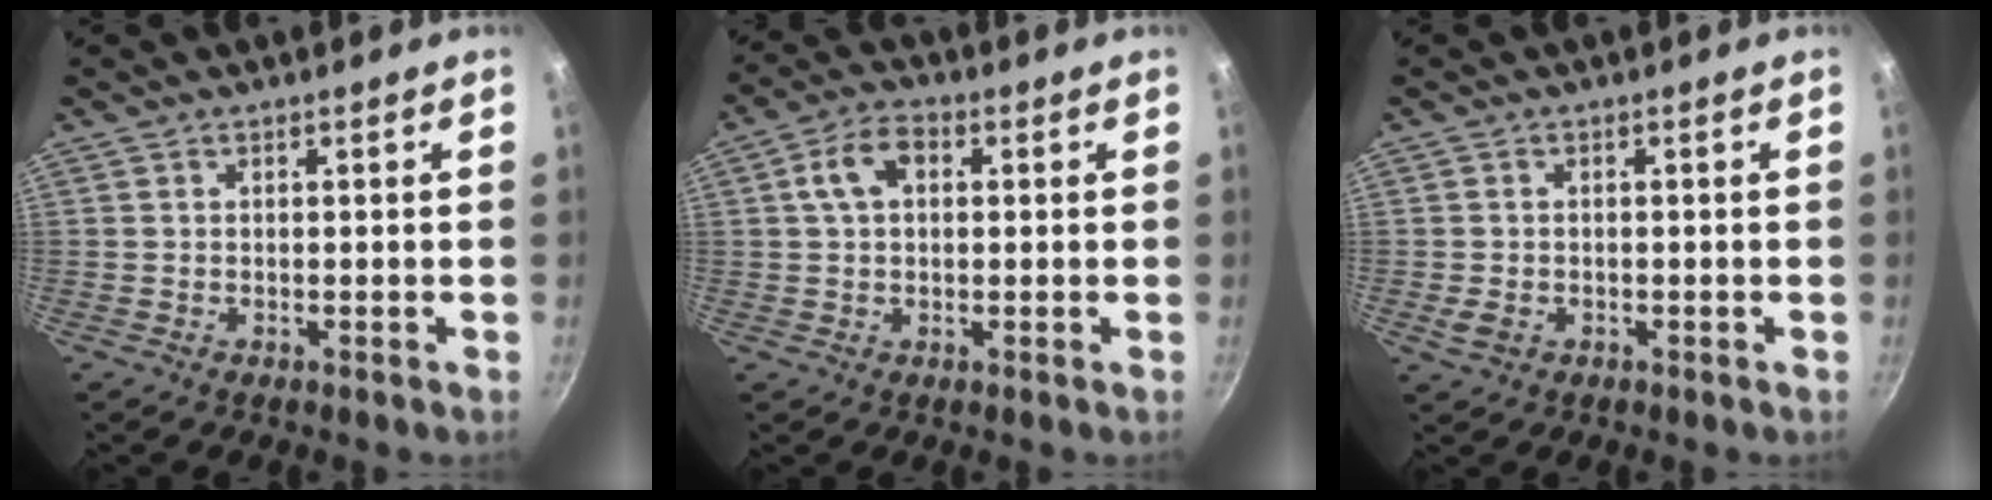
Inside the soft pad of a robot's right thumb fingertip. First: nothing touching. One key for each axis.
{"total": 6.8, "fx": 1.4, "fy": 4.5, "fz": 4.8, "tx": -0.074, "ty": 0.018, "tz": 0.018}
{"total": 2.6, "fx": -0.8, "fy": 2.0, "fz": 1.5, "tx": -0.025, "ty": 0.001, "tz": -0.013}